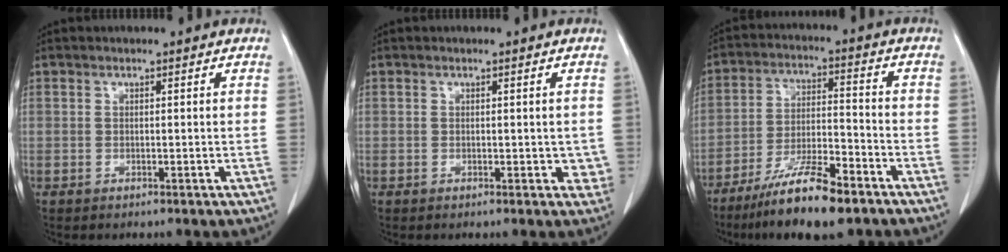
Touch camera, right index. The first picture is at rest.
{"total": 2.1, "force": [0.1, 1.6, 1.3], "torque": [0.001, 0.004, 0.000]}
{"total": 12.4, "force": [-8.7, 2.1, 8.7], "torque": [-0.160, -0.020, -0.153]}